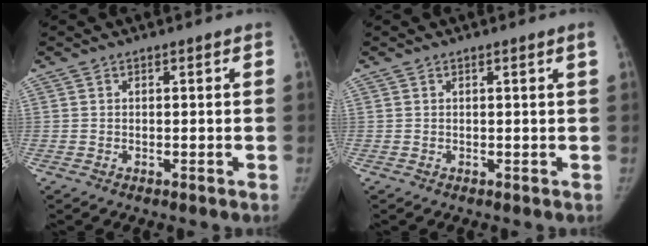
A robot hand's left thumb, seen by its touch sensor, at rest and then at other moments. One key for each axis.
{"total": 0.9, "fx": 0.3, "fy": -0.4, "fz": 0.8, "tx": -0.019, "ty": -0.002, "tz": 0.009}